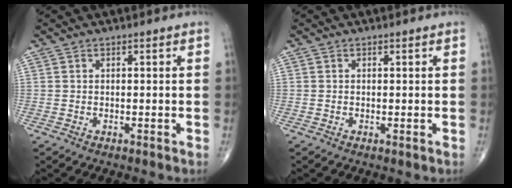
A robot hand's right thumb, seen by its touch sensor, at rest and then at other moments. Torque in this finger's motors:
{"motor_torque": [-0.40, 0.34, -0.12, -0.01, -0.01]}